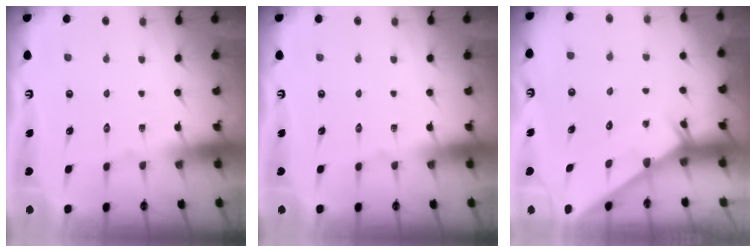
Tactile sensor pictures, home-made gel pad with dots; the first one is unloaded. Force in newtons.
{"total": 0.0}
{"total": 2.4, "press": 2.4, "slide": 0.1}